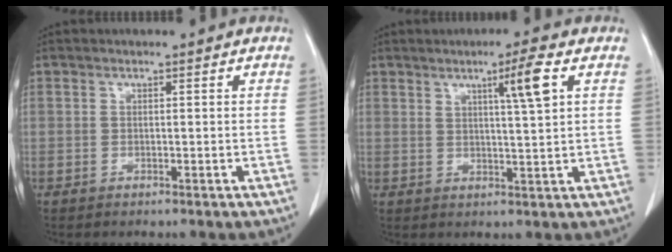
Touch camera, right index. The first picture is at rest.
{"total": 5.6, "force": [2.6, -0.5, 5.0], "torque": [-0.078, -0.001, 0.043]}